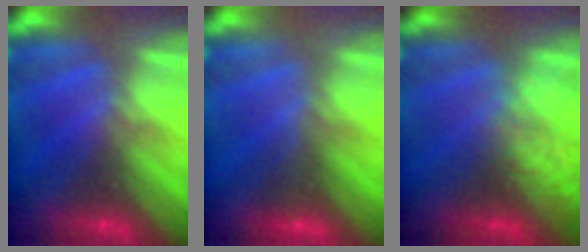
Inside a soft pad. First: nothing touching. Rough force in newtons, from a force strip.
{"total": 2.8}
{"total": 2.1}